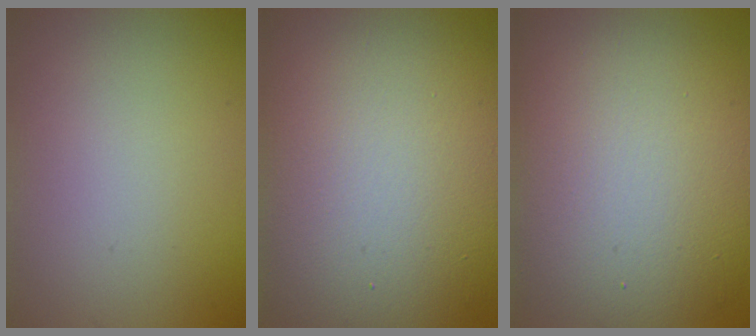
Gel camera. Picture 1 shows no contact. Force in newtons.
{"total": 16.6, "press": 16.6, "slide": 0.7}
{"total": 13.6, "press": 13.6, "slide": 0.6}